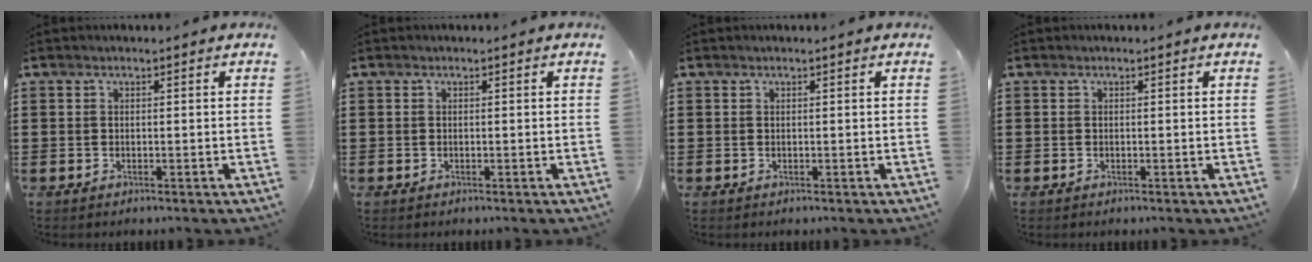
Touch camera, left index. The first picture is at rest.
{"total": 0.0}
{"total": 0.0}
{"total": 0.0}